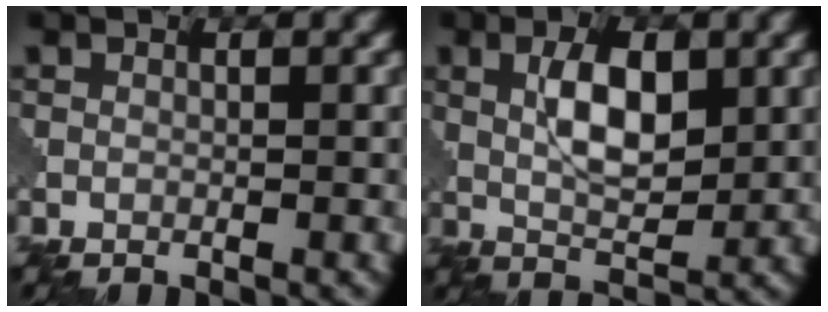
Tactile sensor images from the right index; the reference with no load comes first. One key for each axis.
{"total": 4.7, "fx": 1.6, "fy": 2.0, "fz": 4.0, "tx": -0.078, "ty": 0.001, "tz": 0.033}